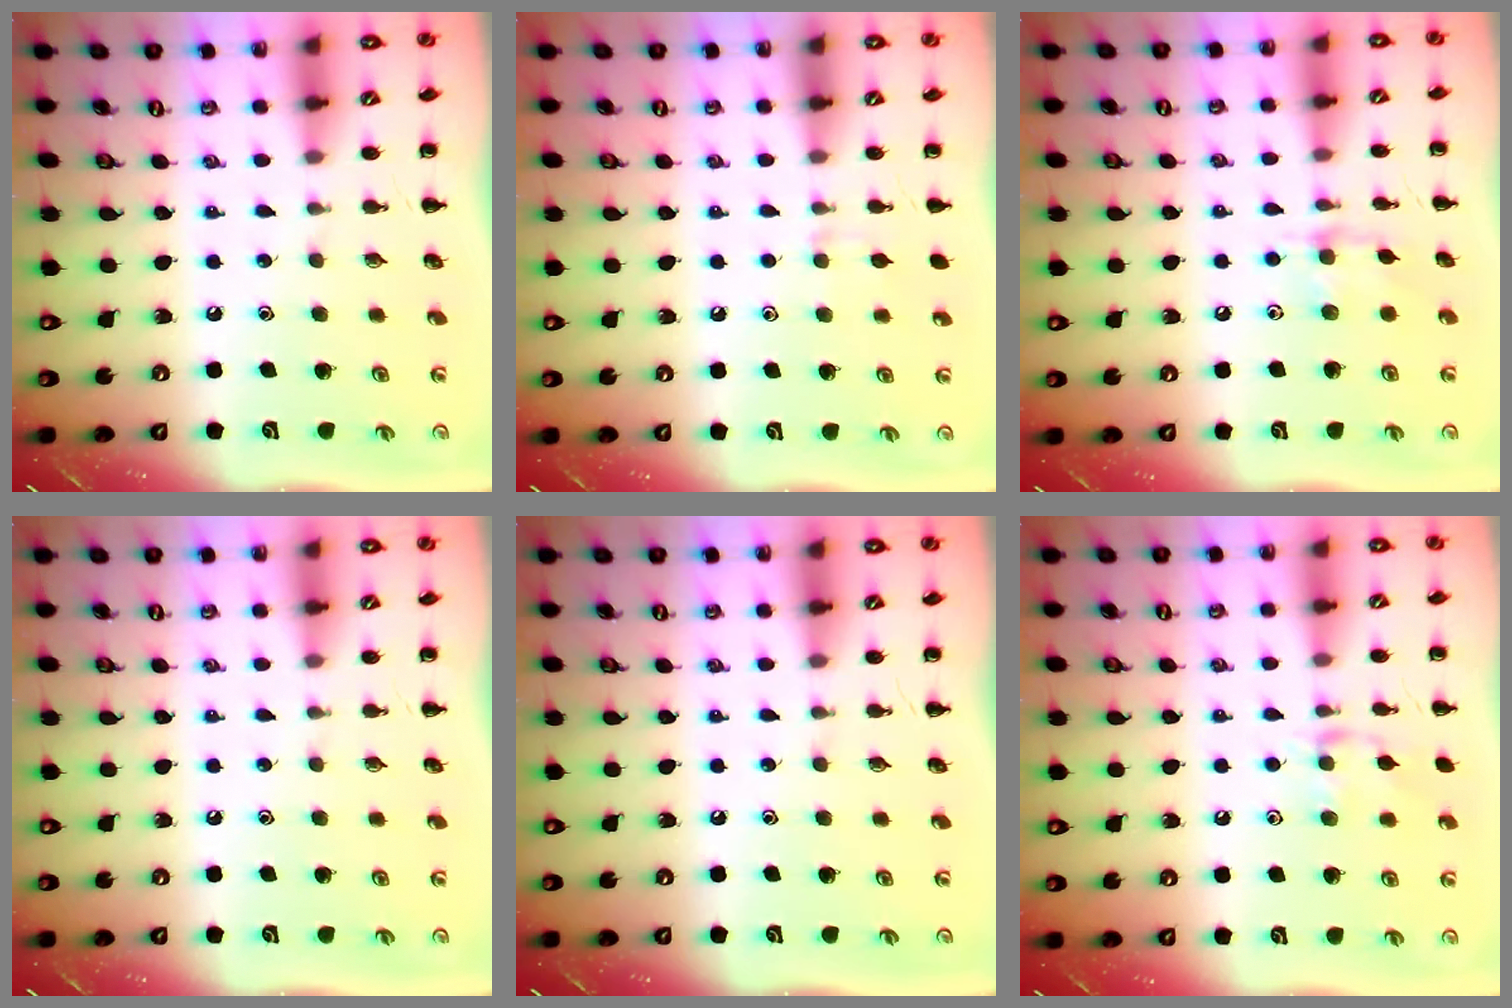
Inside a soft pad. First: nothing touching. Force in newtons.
{"total": 6.2, "press": 5.8, "slide": 2.2}
{"total": 7.2, "press": 7.2, "slide": 0.6}
{"total": 0.0}
{"total": 0.0}
{"total": 8.5, "press": 8.4, "slide": 1.0}